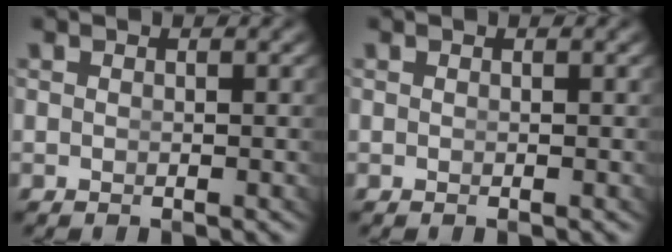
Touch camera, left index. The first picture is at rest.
{"total": 0.0}